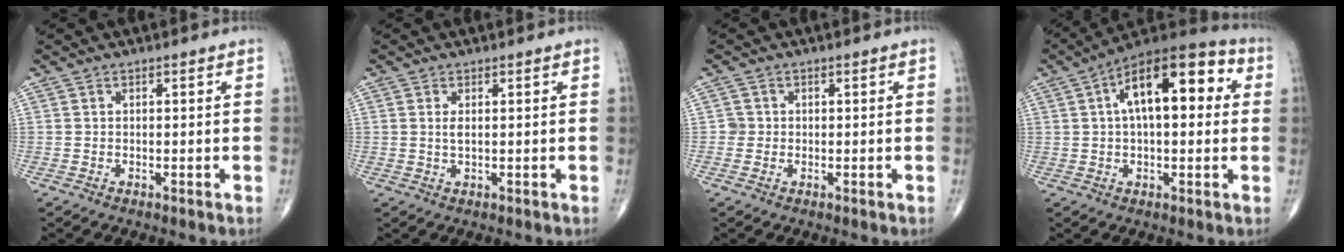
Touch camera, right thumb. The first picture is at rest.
{"total": 1.4, "force": [0.3, 0.5, 1.3], "torque": [-0.031, -0.003, 0.010]}
{"total": 1.4, "force": [-0.1, 1.4, 0.0], "torque": [0.009, 0.005, -0.004]}
{"total": 17.4, "force": [3.9, 8.1, 14.9], "torque": [-0.202, 0.034, 0.051]}